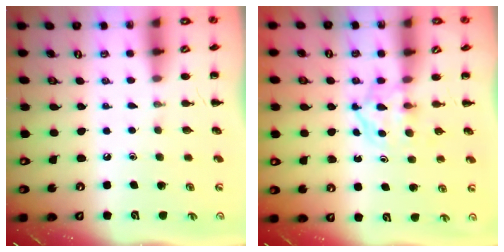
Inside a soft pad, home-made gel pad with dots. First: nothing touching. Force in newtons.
{"total": 4.5, "press": 4.5, "slide": 0.7}